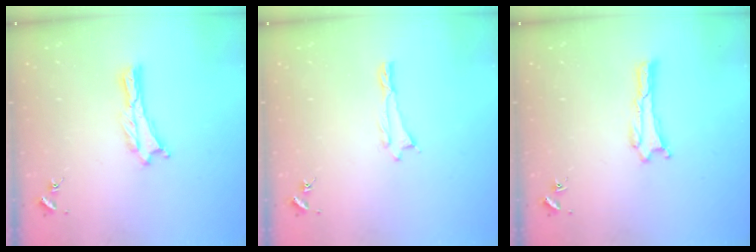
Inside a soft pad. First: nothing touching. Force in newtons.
{"total": 0.0}
{"total": 0.0}